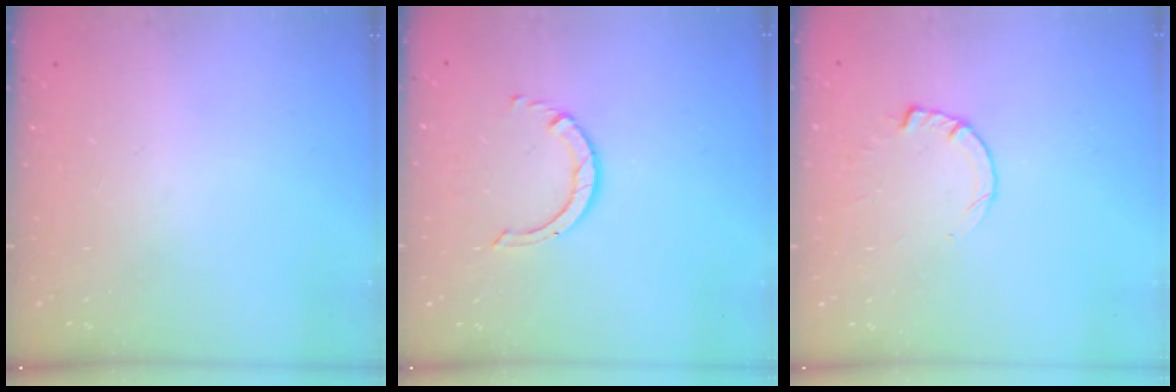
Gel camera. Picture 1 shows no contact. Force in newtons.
{"total": 2.9, "press": 2.9, "slide": 0.2}
{"total": 4.1, "press": 4.0, "slide": 0.8}